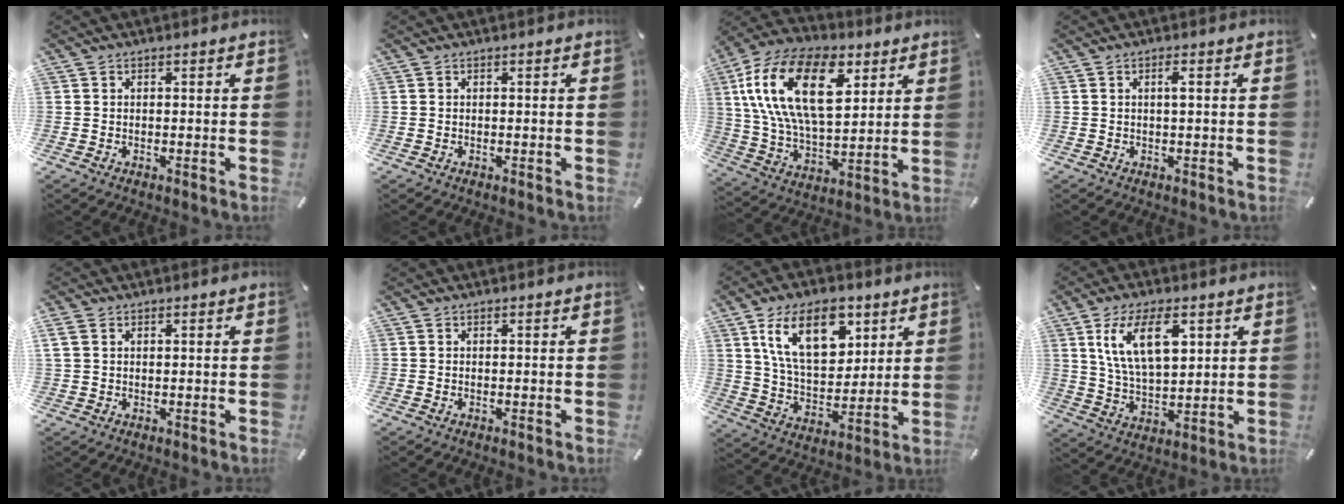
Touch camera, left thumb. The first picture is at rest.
{"total": 0.0}
{"total": 22.1, "force": [9.0, 12.3, 16.0], "torque": [-0.341, -0.022, 0.149]}
{"total": 1.7, "force": [0.3, 0.2, 1.7], "torque": [-0.034, 0.000, 0.003]}
{"total": 1.8, "force": [0.8, 1.3, 1.0], "torque": [-0.024, 0.002, 0.016]}
{"total": 0.0}
{"total": 17.2, "force": [8.1, 9.9, 11.5], "torque": [-0.200, -0.011, 0.143]}
{"total": 13.6, "force": [6.1, 6.8, 10.1], "torque": [-0.204, -0.008, 0.103]}